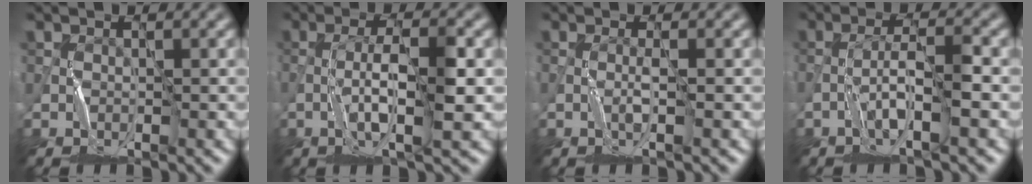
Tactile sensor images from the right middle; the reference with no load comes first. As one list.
[{"total": 4.1, "force": [-0.9, 0.3, 4.0], "torque": [-0.082, 0.008, -0.021]}, {"total": 1.0, "force": [-0.1, -1.0, 0.0], "torque": [-0.008, 0.002, -0.005]}, {"total": 2.8, "force": [-1.5, -0.4, 2.3], "torque": [-0.046, 0.011, -0.032]}]